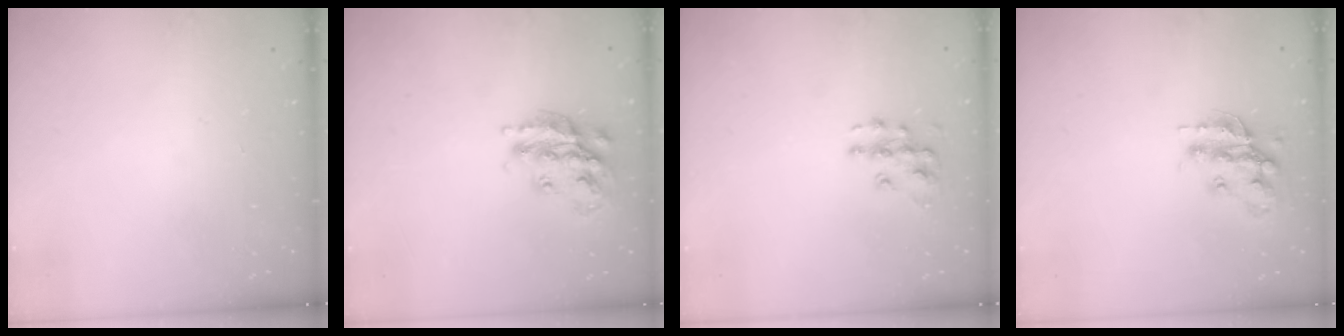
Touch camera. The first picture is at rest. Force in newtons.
{"total": 19.7, "press": 19.6, "slide": 1.4}
{"total": 8.9, "press": 8.8, "slide": 0.6}
{"total": 15.4, "press": 15.4, "slide": 1.0}